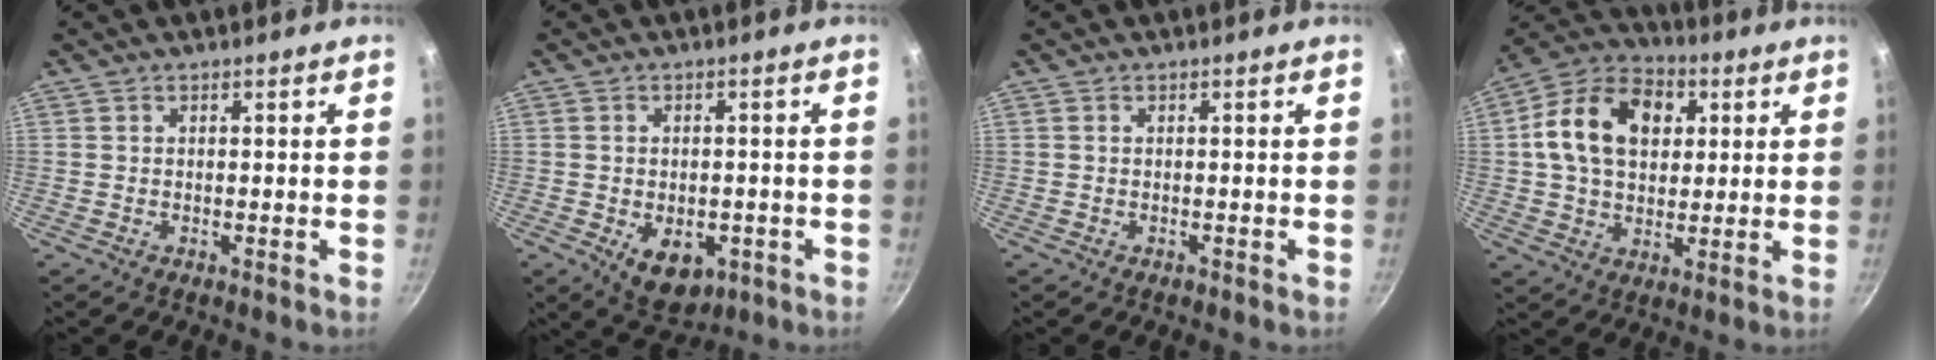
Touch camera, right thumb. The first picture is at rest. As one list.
[{"total": 8.2, "force": [-2.5, 5.4, 5.6], "torque": [-0.058, 0.001, -0.022]}, {"total": 0.0}, {"total": 16.8, "force": [3.8, 12.0, 11.2], "torque": [-0.167, 0.016, 0.050]}]